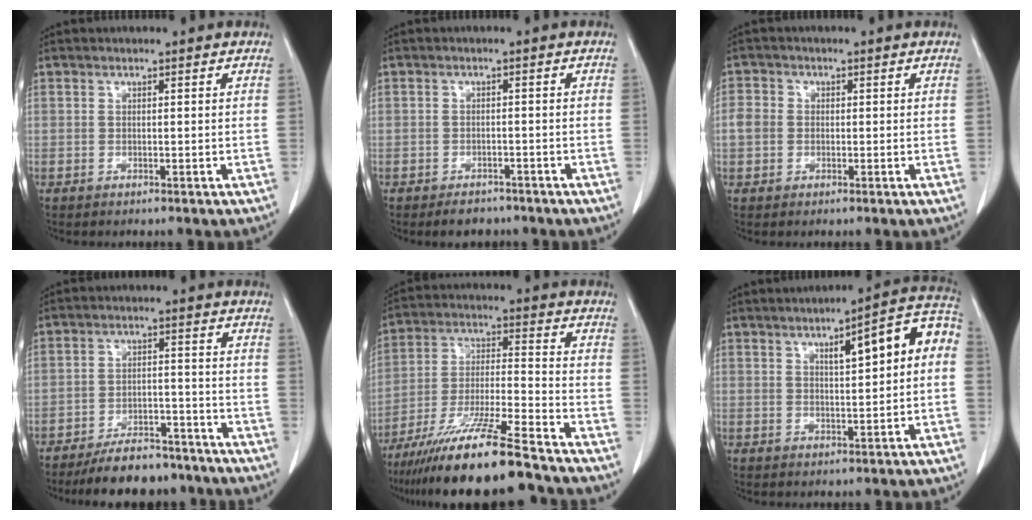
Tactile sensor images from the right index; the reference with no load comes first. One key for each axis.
{"total": 3.4, "fx": -2.6, "fy": 1.9, "fz": 0.9, "tx": -0.013, "ty": 0.003, "tz": -0.033}
{"total": 3.0, "fx": -0.2, "fy": 2.7, "fz": 1.3, "tx": -0.030, "ty": 0.012, "tz": -0.007}
{"total": 10.8, "fx": -9.4, "fy": 3.8, "fz": 3.7, "tx": -0.044, "ty": 0.014, "tz": -0.144}
{"total": 17.1, "fx": -13.4, "fy": 0.3, "fz": 10.6, "tx": -0.212, "ty": -0.034, "tz": -0.238}
{"total": 10.0, "fx": 2.1, "fy": 1.7, "fz": 9.6, "tx": -0.127, "ty": 0.031, "tz": 0.024}